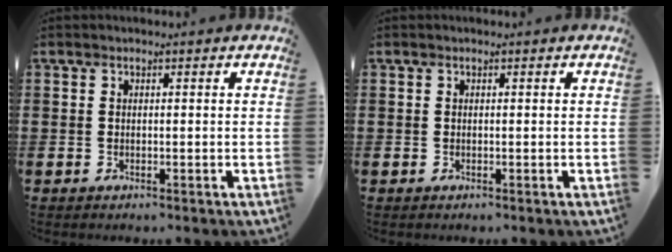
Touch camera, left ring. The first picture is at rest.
{"total": 0.0}